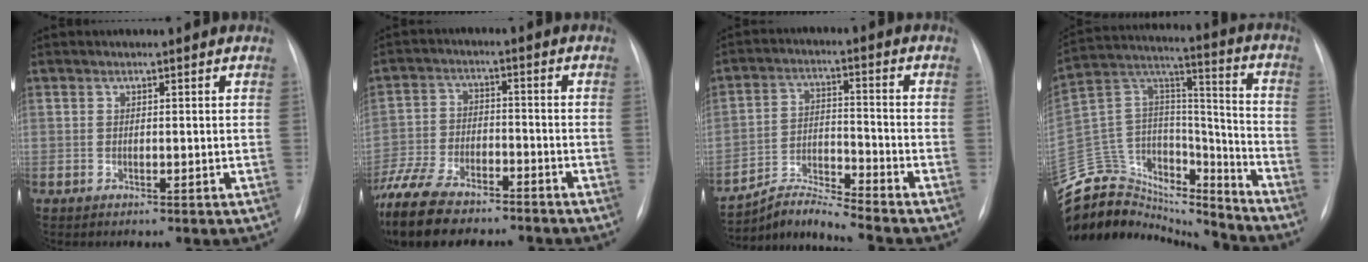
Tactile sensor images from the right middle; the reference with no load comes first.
{"total": 15.7, "force": [-12.6, 5.5, 7.7], "torque": [-0.178, -0.018, -0.211]}
{"total": 7.0, "force": [-6.8, -1.8, 0.1], "torque": [-0.020, 0.010, -0.127]}
{"total": 25.6, "force": [-23.8, 7.5, 5.6], "torque": [-0.156, 0.052, -0.381]}